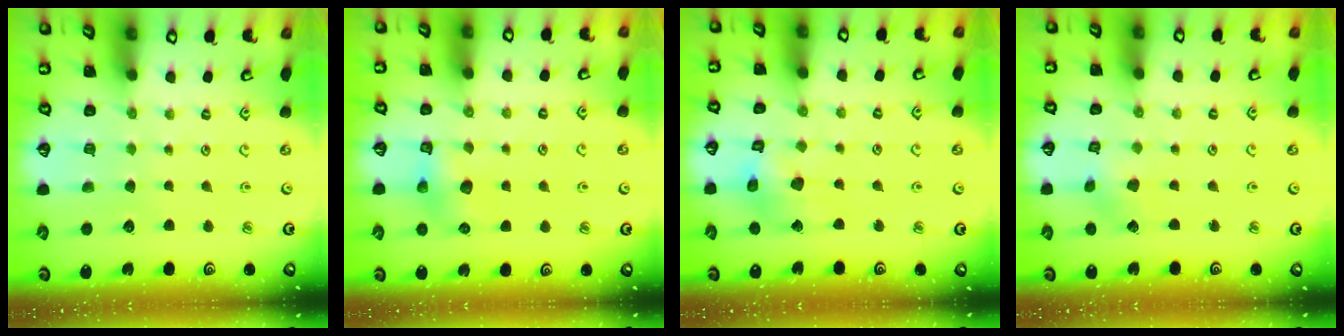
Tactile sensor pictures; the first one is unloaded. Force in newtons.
{"total": 6.5, "press": 6.5, "slide": 0.7}
{"total": 12.0, "press": 11.9, "slide": 1.7}
{"total": 3.8, "press": 3.8, "slide": 0.4}